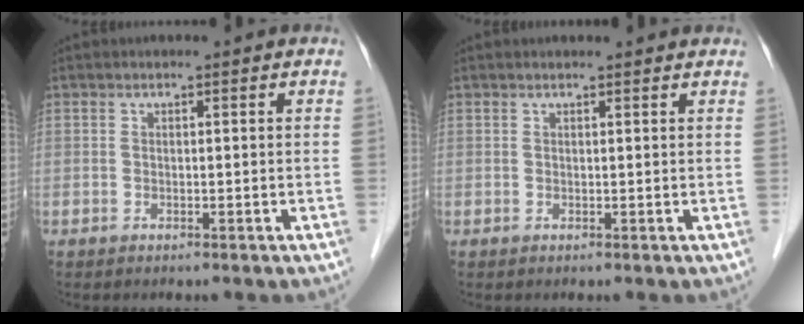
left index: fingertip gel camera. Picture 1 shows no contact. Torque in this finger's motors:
{"motor_torque": [0.60, -0.78, 0.08, 0.02]}